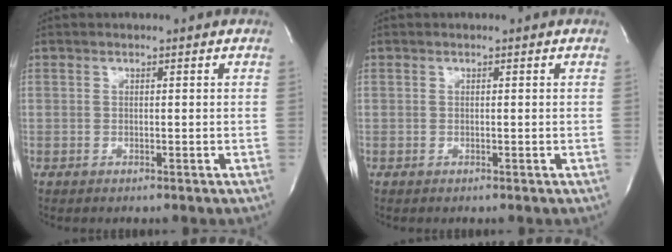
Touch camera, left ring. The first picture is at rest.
{"total": 0.0}